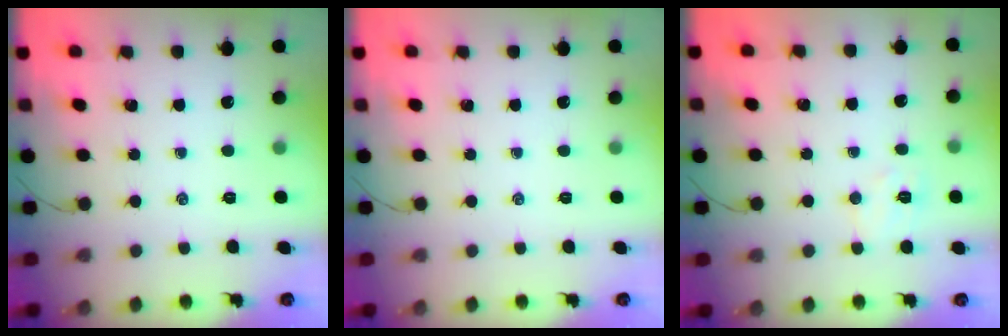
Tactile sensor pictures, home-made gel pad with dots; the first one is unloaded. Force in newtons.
{"total": 0.0}
{"total": 5.7, "press": 5.6, "slide": 1.1}